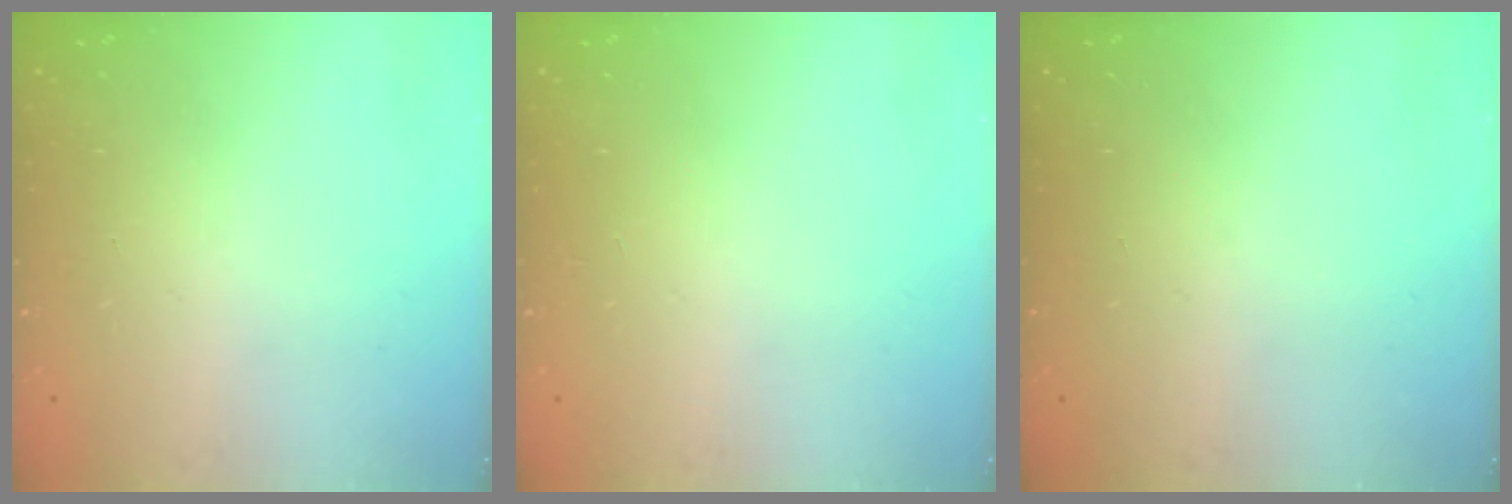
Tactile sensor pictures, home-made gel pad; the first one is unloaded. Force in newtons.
{"total": 0.0}
{"total": 0.0}